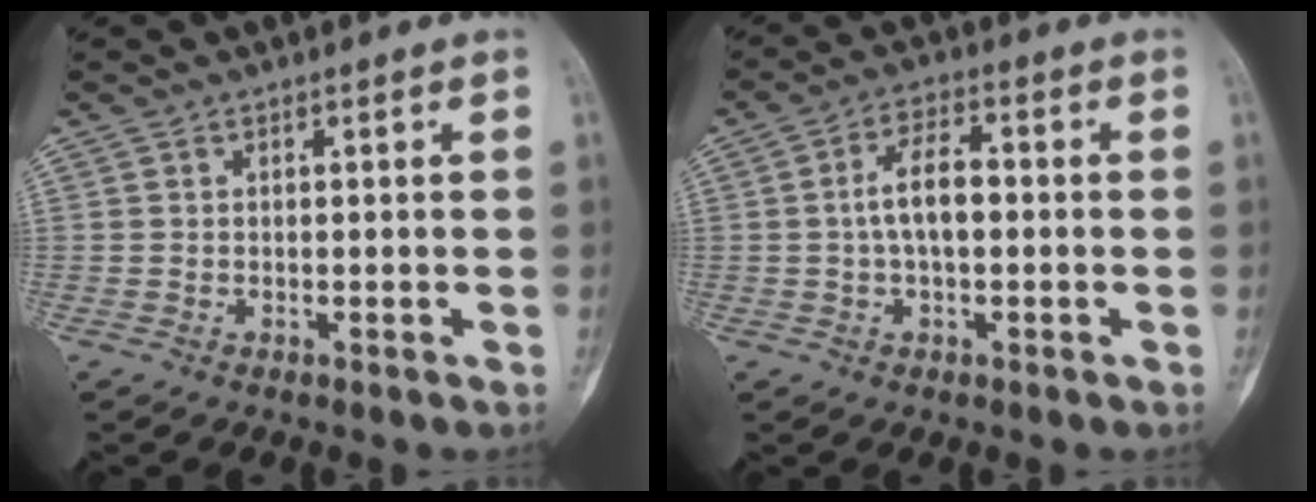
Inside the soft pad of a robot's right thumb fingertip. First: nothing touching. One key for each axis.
{"total": 6.6, "fx": -0.1, "fy": 3.2, "fz": 5.8, "tx": -0.104, "ty": 0.020, "tz": -0.009}